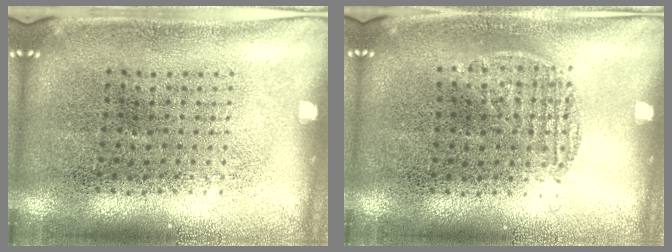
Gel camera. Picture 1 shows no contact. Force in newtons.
{"total": 0.8, "press": 0.7, "slide": 0.5}